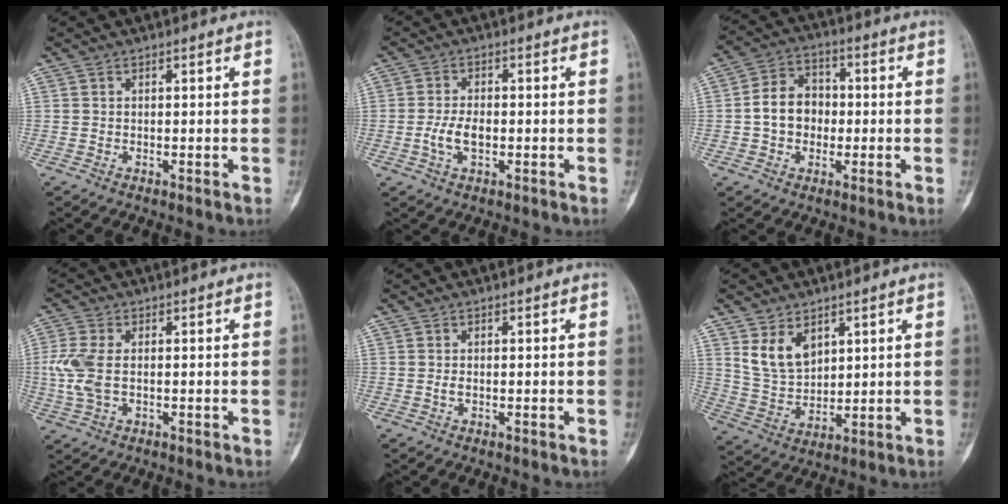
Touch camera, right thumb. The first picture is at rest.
{"total": 4.8, "force": [-1.0, 2.6, 3.9], "torque": [-0.081, 0.007, -0.019]}
{"total": 8.7, "force": [-0.8, 7.1, 5.0], "torque": [-0.060, 0.026, -0.023]}
{"total": 6.9, "force": [-0.1, 3.9, 5.6], "torque": [-0.154, 0.003, -0.003]}
{"total": 0.8, "force": [-0.1, 0.4, 0.7], "torque": [-0.017, -0.001, -0.001]}
{"total": 8.4, "force": [4.2, 5.4, 4.8], "torque": [-0.073, -0.026, 0.096]}